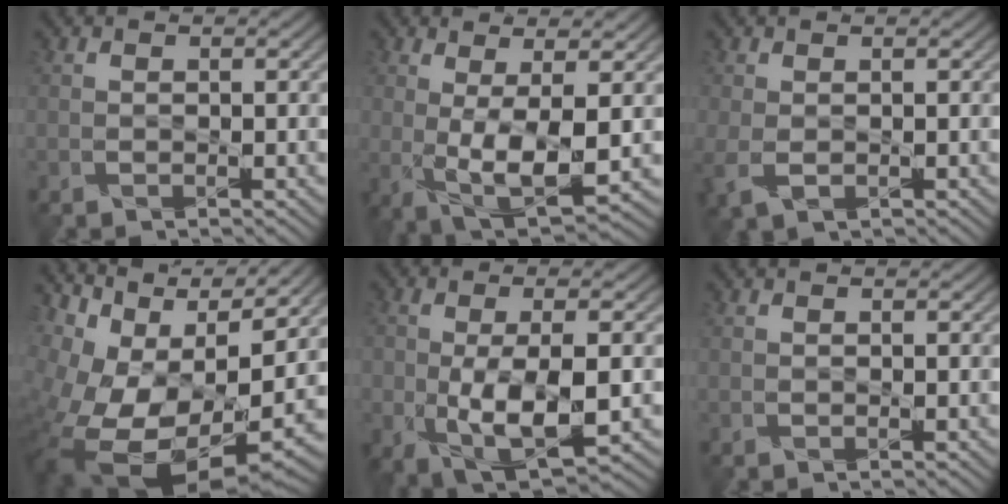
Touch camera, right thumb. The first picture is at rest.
{"total": 7.4, "force": [0.1, 2.2, 7.1], "torque": [-0.140, -0.006, 0.006]}
{"total": 3.1, "force": [-0.6, 1.9, 2.3], "torque": [-0.068, -0.010, -0.010]}
{"total": 16.3, "force": [-0.1, 9.3, 13.4], "torque": [-0.244, -0.003, 0.041]}
{"total": 10.3, "force": [-1.9, 4.7, 8.9], "torque": [-0.183, -0.020, -0.023]}
{"total": 0.0}